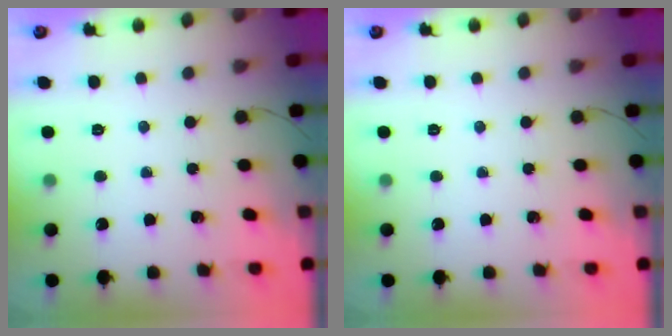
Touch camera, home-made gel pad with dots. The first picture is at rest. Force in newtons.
{"total": 0.0}